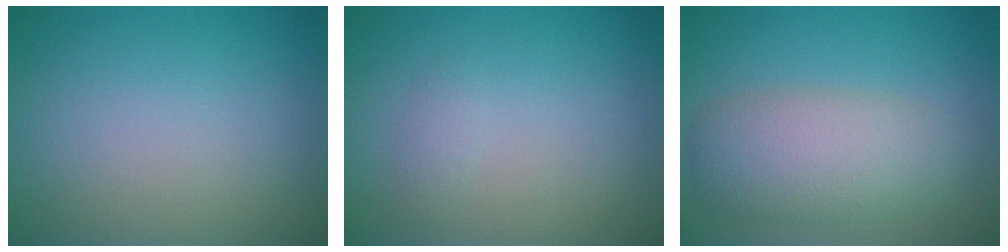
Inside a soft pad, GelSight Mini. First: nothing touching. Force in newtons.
{"total": 0.8, "press": 0.8, "slide": 0.1}
{"total": 5.5, "press": 5.5, "slide": 0.5}